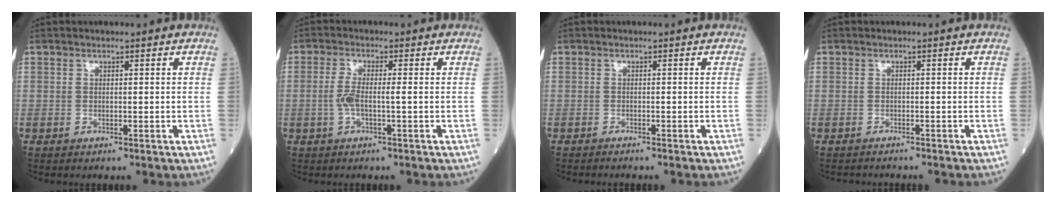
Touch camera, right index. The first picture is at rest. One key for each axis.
{"total": 3.3, "fx": -0.5, "fy": 0.2, "fz": 3.2, "tx": -0.075, "ty": 0.001, "tz": -0.013}
{"total": 1.6, "fx": -1.4, "fy": -0.1, "fz": 0.6, "tx": -0.008, "ty": 0.000, "tz": -0.017}
{"total": 2.9, "fx": -2.8, "fy": 0.4, "fz": 0.5, "tx": -0.006, "ty": -0.004, "tz": -0.037}